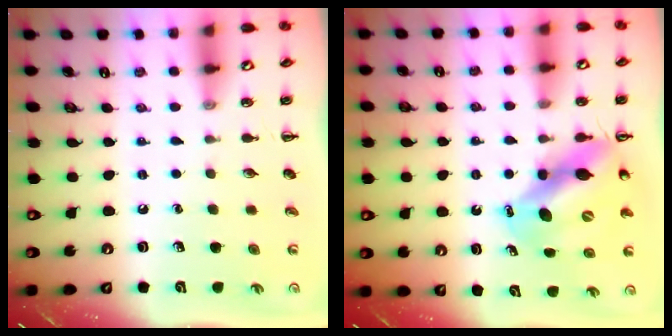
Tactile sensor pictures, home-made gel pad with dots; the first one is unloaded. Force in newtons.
{"total": 9.9, "press": 9.7, "slide": 2.0}